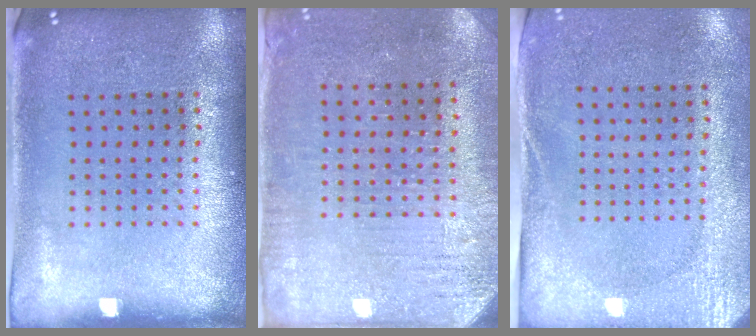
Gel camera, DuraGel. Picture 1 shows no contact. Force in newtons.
{"total": 3.1, "press": 2.8, "slide": 1.2}
{"total": 2.7, "press": 2.1, "slide": 1.7}